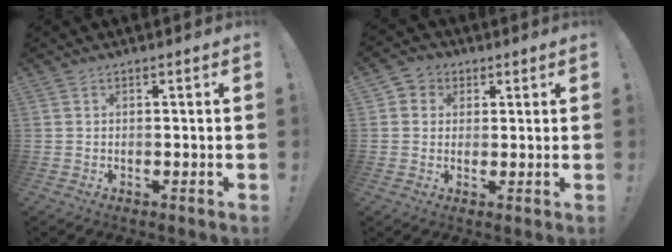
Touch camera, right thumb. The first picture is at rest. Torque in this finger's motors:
{"motor_torque": [-0.16, 0.10, -0.22, 0.30, 0.13]}